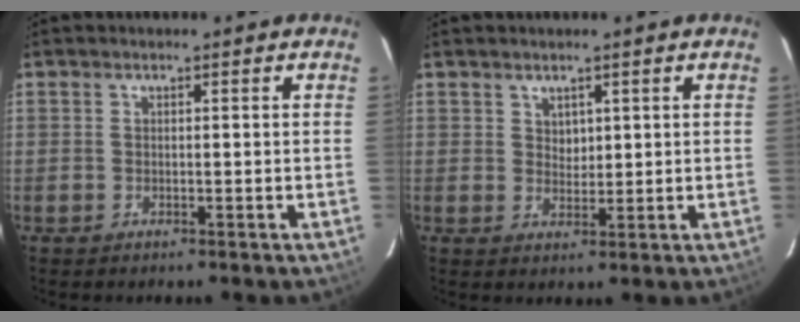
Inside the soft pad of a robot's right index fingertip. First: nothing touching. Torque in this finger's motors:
{"motor_torque": [-0.05, 0.02, 0.00, 0.00]}